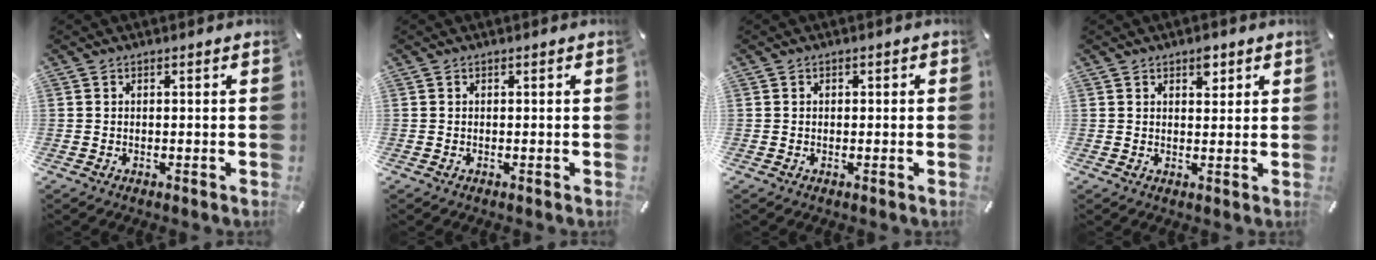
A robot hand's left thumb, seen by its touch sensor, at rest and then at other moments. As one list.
[{"total": 0.0}, {"total": 0.7, "force": [-0.1, 0.6, 0.2], "torque": [-0.003, 0.006, -0.003]}, {"total": 3.4, "force": [2.0, 2.1, 1.9], "torque": [-0.009, -0.008, 0.028]}]